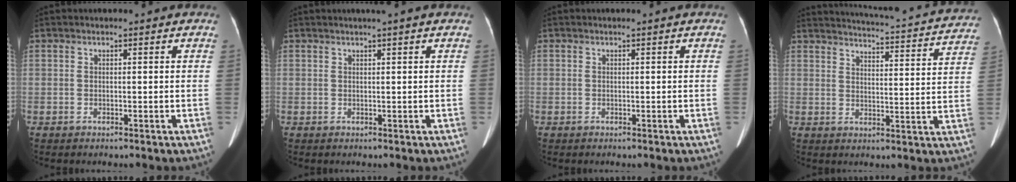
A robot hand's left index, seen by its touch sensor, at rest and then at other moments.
{"total": 1.4, "force": [1.0, -0.2, 0.9], "torque": [-0.013, 0.009, 0.020]}
{"total": 0.0}
{"total": 22.2, "force": [21.2, 2.1, 6.2], "torque": [-0.087, -0.039, 0.250]}